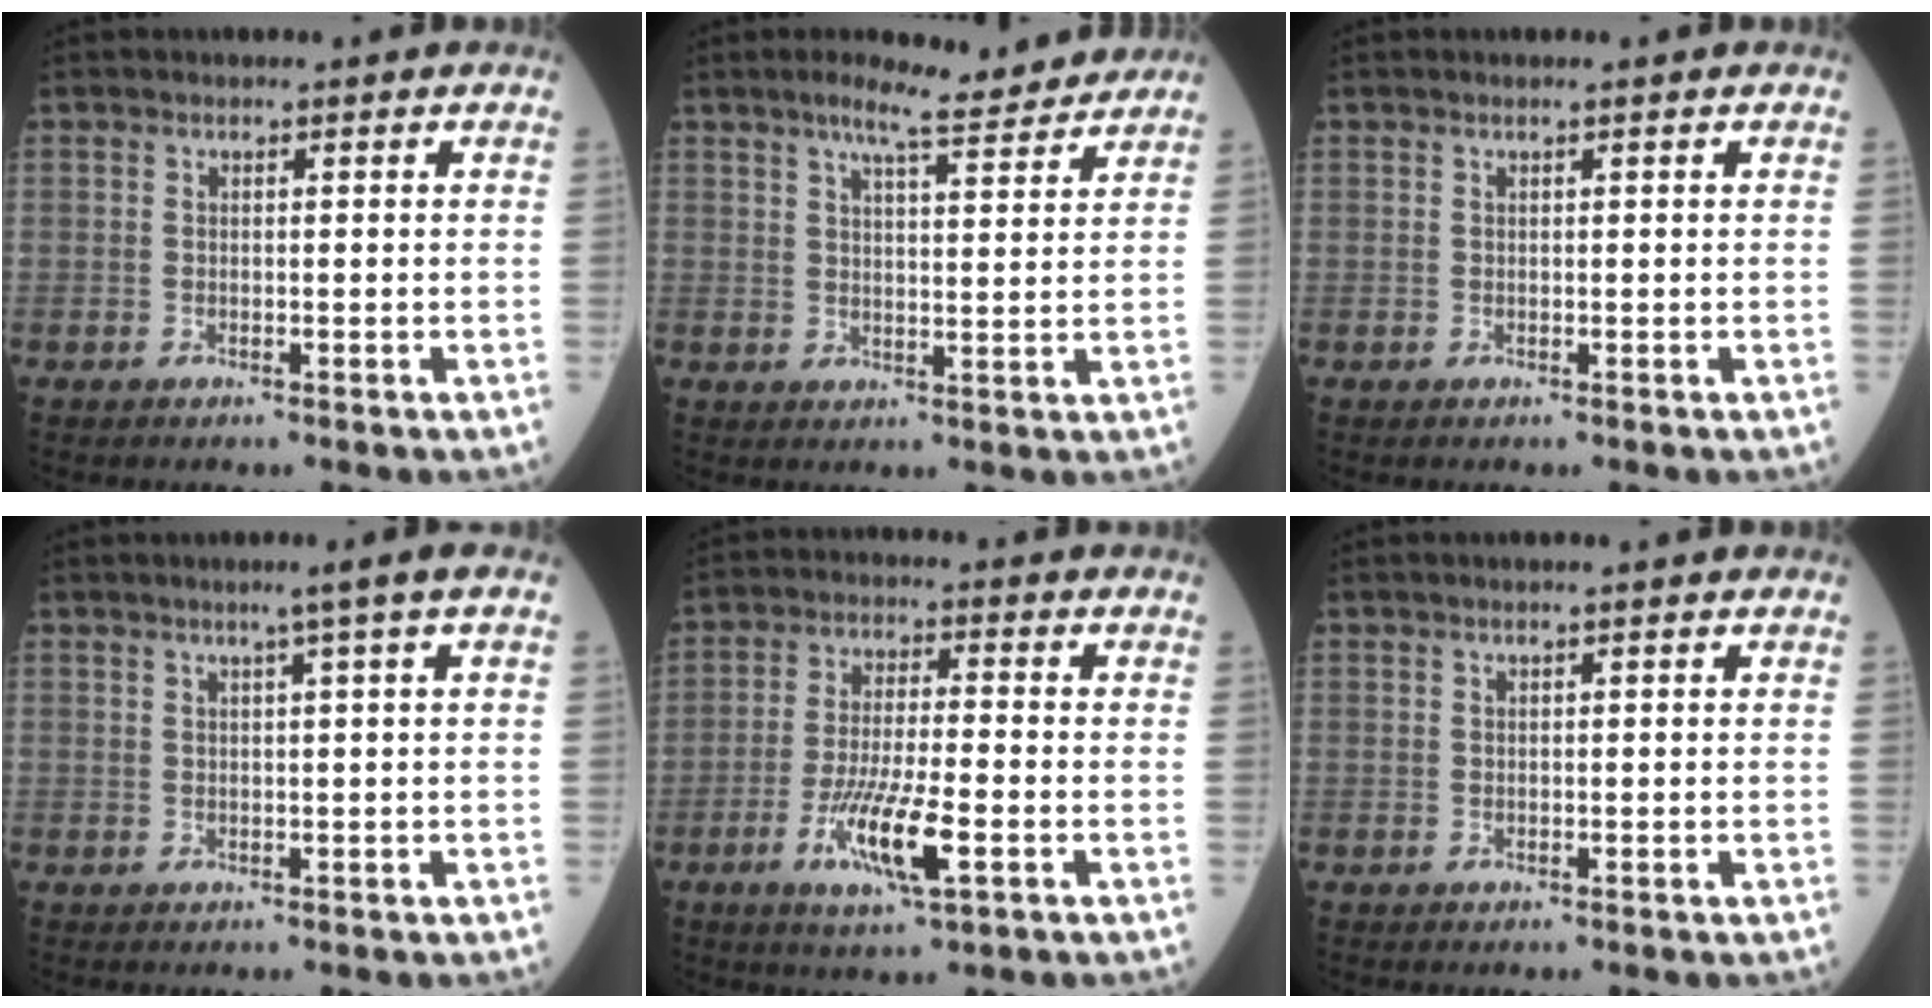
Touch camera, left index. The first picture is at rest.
{"total": 7.6, "force": [6.6, 0.7, 3.7], "torque": [-0.061, 0.010, 0.092]}
{"total": 0.0}
{"total": 2.9, "force": [1.3, -0.9, 2.4], "torque": [-0.039, 0.000, 0.023]}
{"total": 9.3, "force": [-3.8, 1.3, 8.3], "torque": [-0.160, -0.013, -0.071]}
{"total": 0.6, "force": [0.3, -0.2, 0.5], "torque": [-0.015, -0.001, 0.009]}